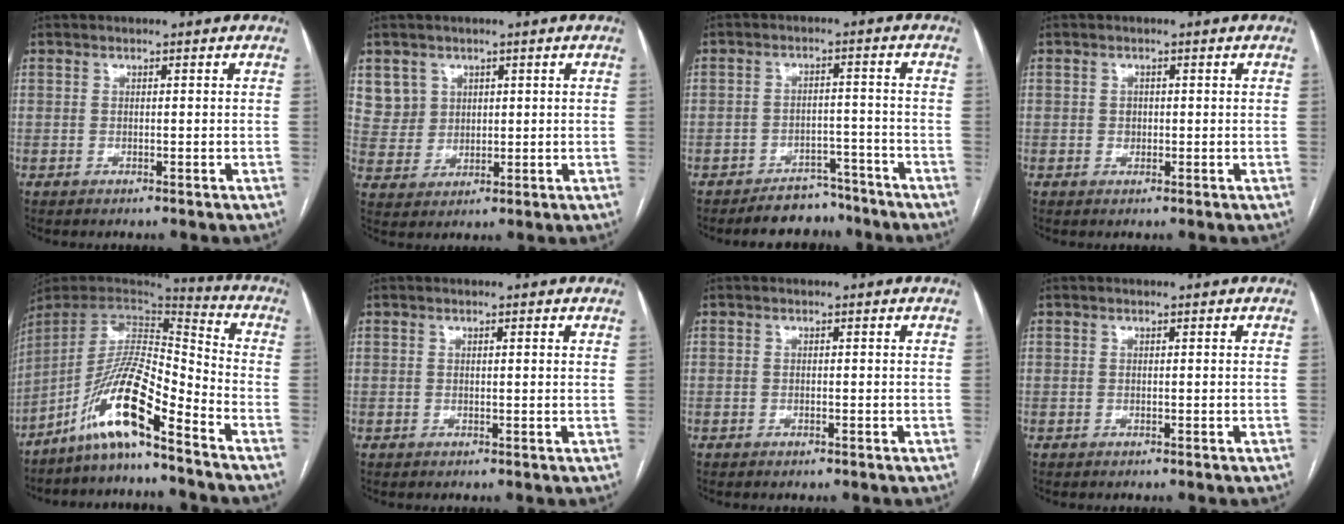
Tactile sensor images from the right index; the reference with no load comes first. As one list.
[{"total": 5.5, "force": [2.7, 4.8, 0.2], "torque": [0.001, 0.009, 0.061]}, {"total": 6.4, "force": [-5.7, 3.0, 0.4], "torque": [0.010, 0.018, -0.087]}, {"total": 1.2, "force": [0.0, 1.0, 0.5], "torque": [-0.006, 0.002, 0.002]}, {"total": 16.6, "force": [-11.1, 0.4, 12.3], "torque": [-0.233, 0.010, -0.202]}, {"total": 1.0, "force": [0.6, 0.1, 0.9], "torque": [-0.016, 0.005, 0.006]}, {"total": 0.5, "force": [-0.4, 0.2, 0.3], "torque": [-0.005, 0.000, -0.004]}, {"total": 0.0}]